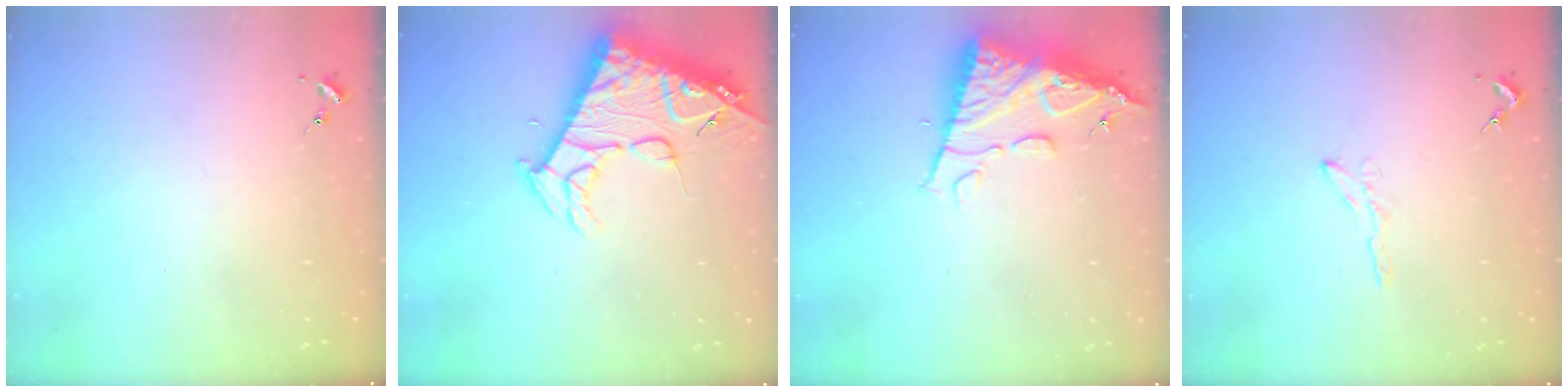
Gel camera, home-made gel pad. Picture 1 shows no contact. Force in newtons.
{"total": 18.5, "press": 18.4, "slide": 1.9}
{"total": 12.3, "press": 12.2, "slide": 1.1}
{"total": 4.7, "press": 4.6, "slide": 0.6}